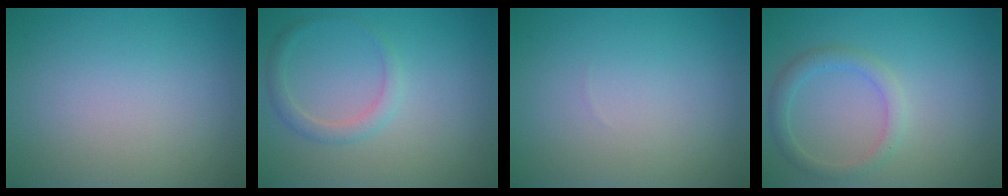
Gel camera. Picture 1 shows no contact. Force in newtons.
{"total": 1.7, "press": 1.7, "slide": 0.2}
{"total": 0.0}
{"total": 2.1, "press": 2.1, "slide": 0.1}